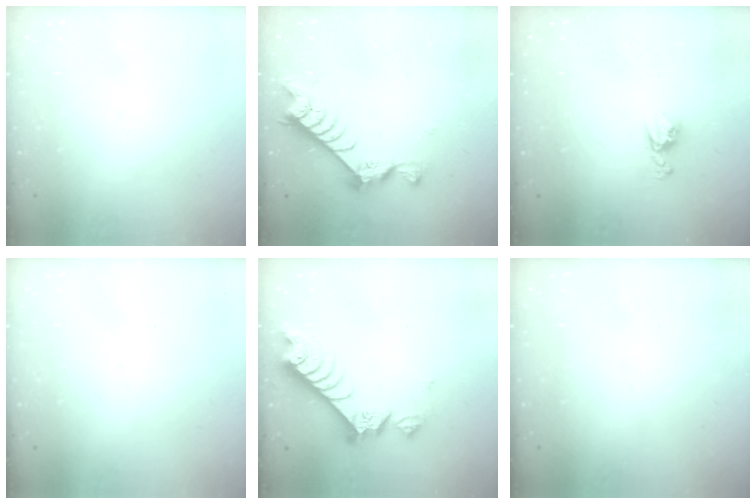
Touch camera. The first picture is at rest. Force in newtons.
{"total": 7.2, "press": 7.2, "slide": 1.0}
{"total": 6.4, "press": 6.4, "slide": 0.5}
{"total": 0.0}
{"total": 8.5, "press": 8.4, "slide": 0.8}
{"total": 0.0}